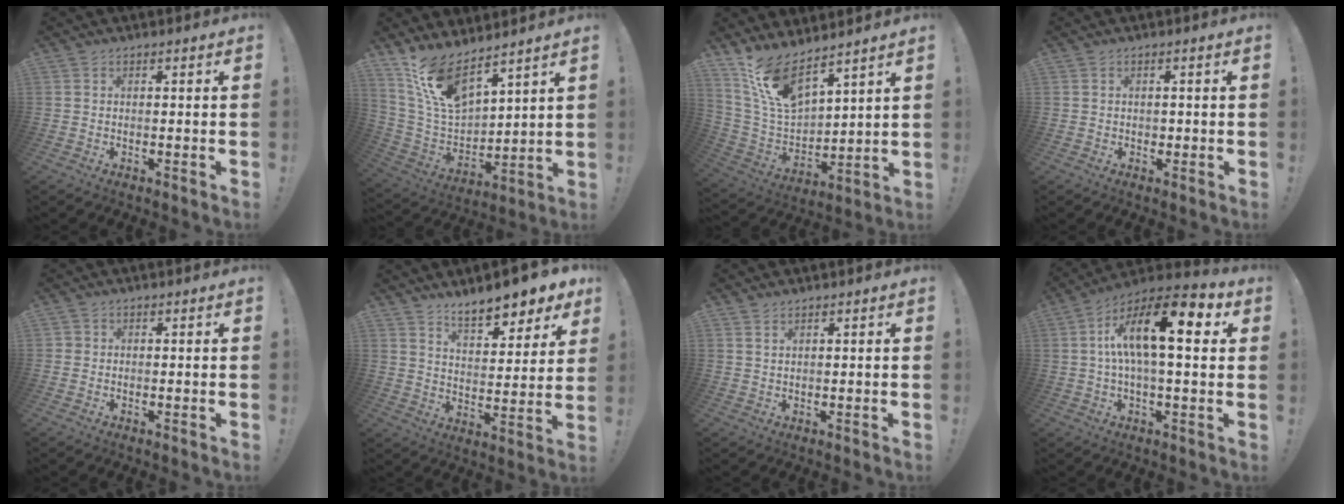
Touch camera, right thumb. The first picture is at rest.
{"total": 14.6, "force": [11.2, 5.4, 7.6], "torque": [-0.155, -0.081, 0.210]}
{"total": 14.0, "force": [10.8, 5.0, 7.4], "torque": [-0.155, -0.078, 0.204]}
{"total": 0.9, "force": [0.0, 0.9, 0.1], "torque": [-0.002, 0.002, -0.001]}
{"total": 0.9, "force": [0.1, 0.9, 0.2], "torque": [-0.007, 0.004, 0.003]}
{"total": 10.8, "force": [8.9, 3.3, 5.2], "torque": [-0.081, -0.067, 0.155]}
{"total": 1.1, "force": [0.9, 0.2, 0.7], "torque": [-0.009, -0.002, 0.016]}
{"total": 17.6, "force": [4.4, 5.9, 16.0], "torque": [-0.275, -0.010, 0.059]}